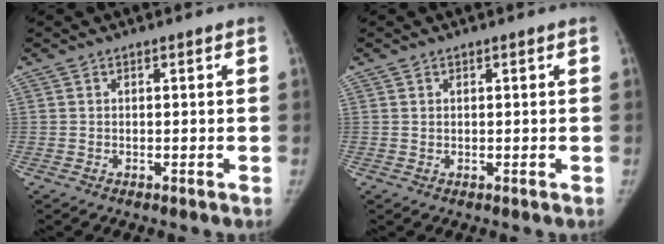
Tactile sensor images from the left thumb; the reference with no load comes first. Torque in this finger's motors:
{"motor_torque": [-0.36, -0.35, -0.11, 0.05, -0.06]}